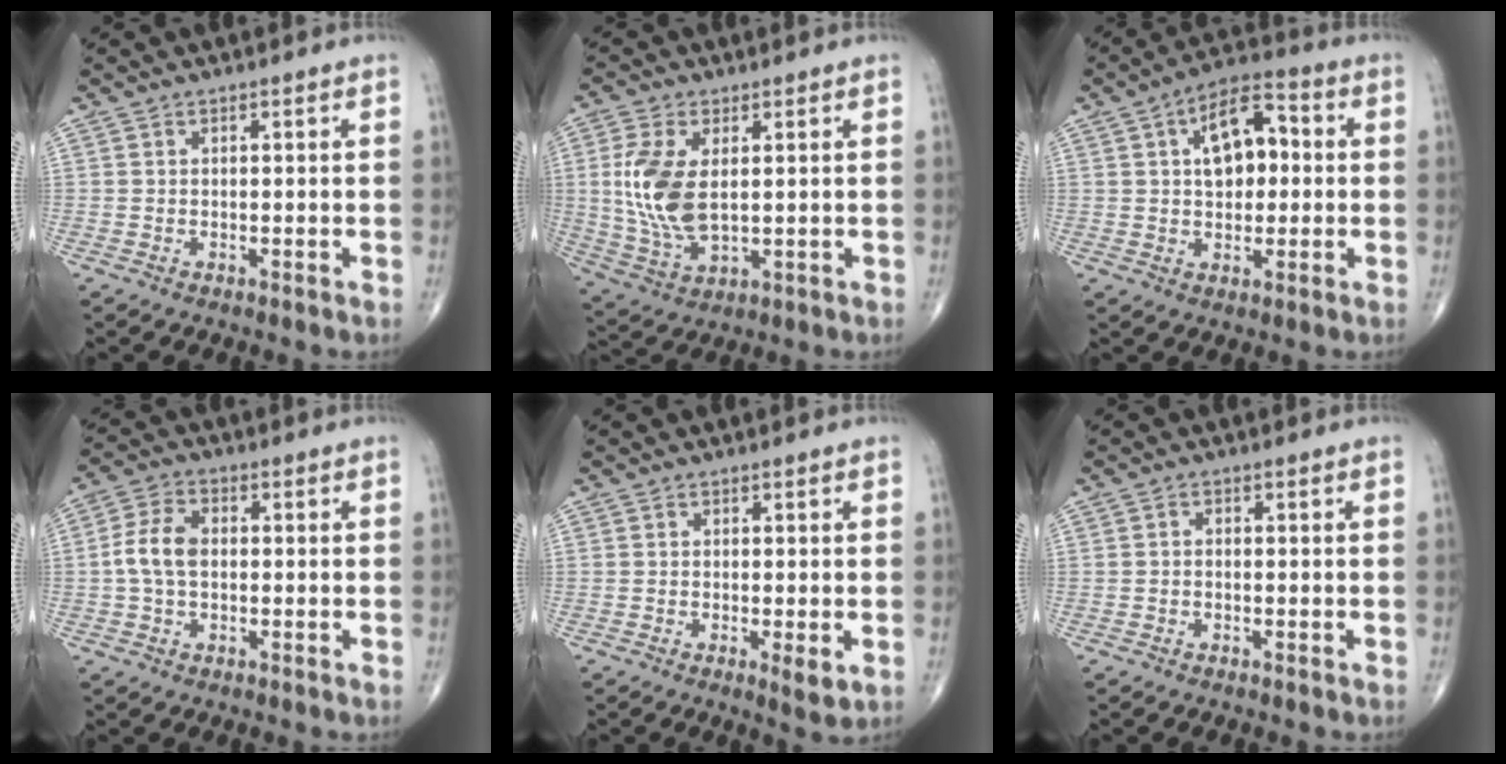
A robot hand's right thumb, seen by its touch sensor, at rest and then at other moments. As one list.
[{"total": 11.8, "force": [1.5, 6.2, 9.9], "torque": [-0.214, -0.011, 0.038]}, {"total": 11.4, "force": [1.9, 6.5, 9.1], "torque": [-0.118, 0.020, 0.023]}, {"total": 6.5, "force": [-0.2, 4.2, 5.0], "torque": [-0.104, 0.018, -0.009]}, {"total": 3.1, "force": [-0.7, 0.7, 2.9], "torque": [-0.052, -0.011, -0.014]}, {"total": 0.7, "force": [-0.4, 0.5, 0.4], "torque": [-0.005, 0.003, -0.010]}]